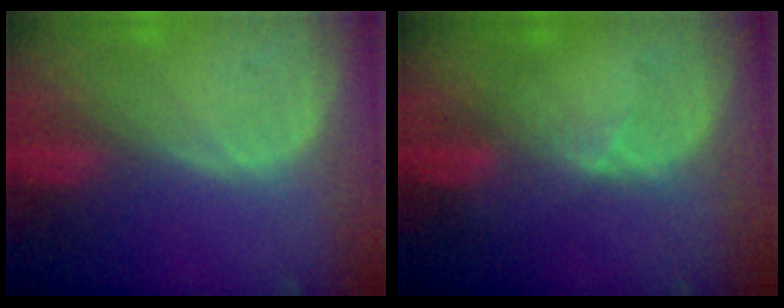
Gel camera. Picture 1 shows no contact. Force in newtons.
{"total": 2.0, "press": 1.6, "slide": 1.3}